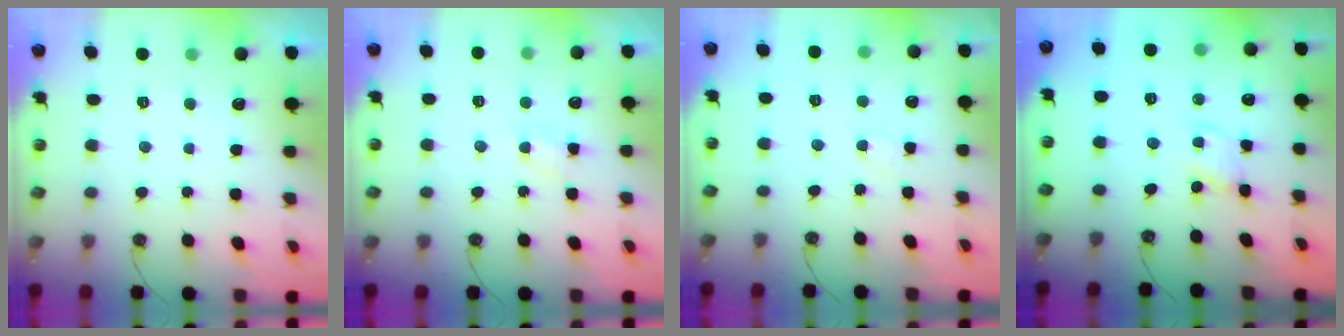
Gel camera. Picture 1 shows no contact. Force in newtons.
{"total": 3.8, "press": 3.8, "slide": 0.5}
{"total": 2.3, "press": 2.3, "slide": 0.4}
{"total": 1.9, "press": 1.9, "slide": 0.3}